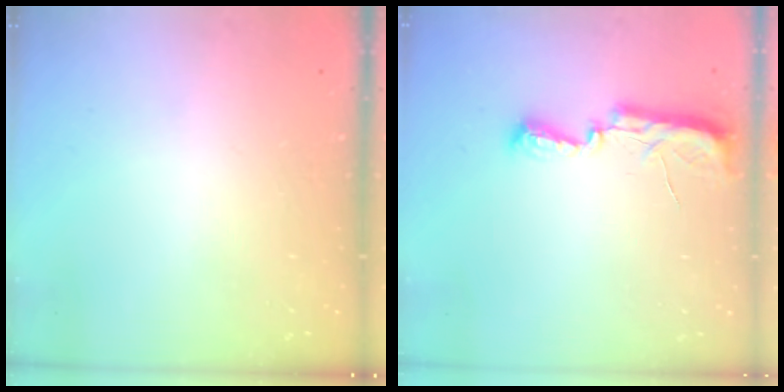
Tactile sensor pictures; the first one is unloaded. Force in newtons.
{"total": 9.4, "press": 8.3, "slide": 4.5}